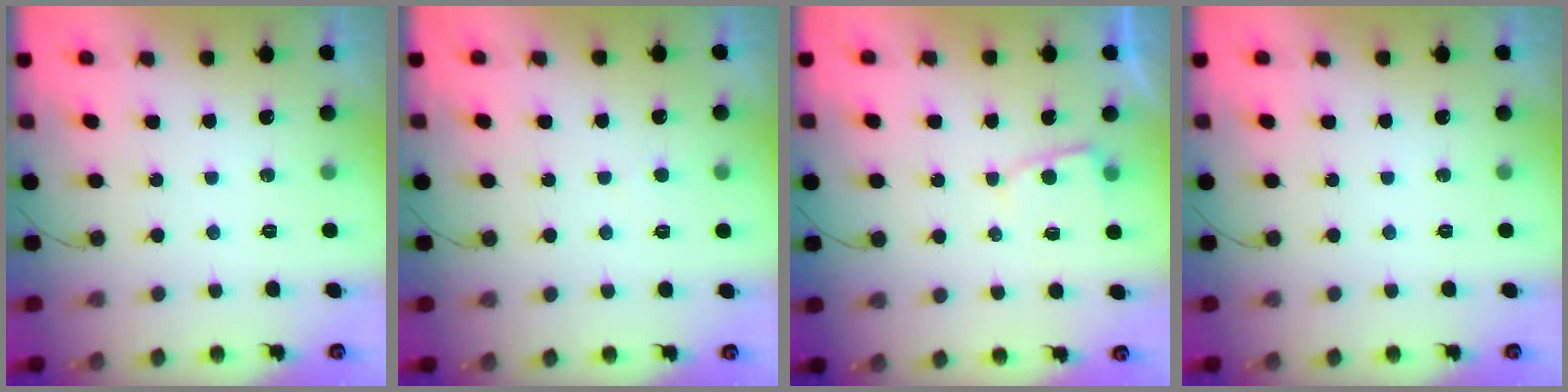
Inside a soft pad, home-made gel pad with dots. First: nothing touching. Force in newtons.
{"total": 2.4, "press": 2.4, "slide": 0.2}
{"total": 2.6, "press": 2.6, "slide": 0.2}
{"total": 0.0}